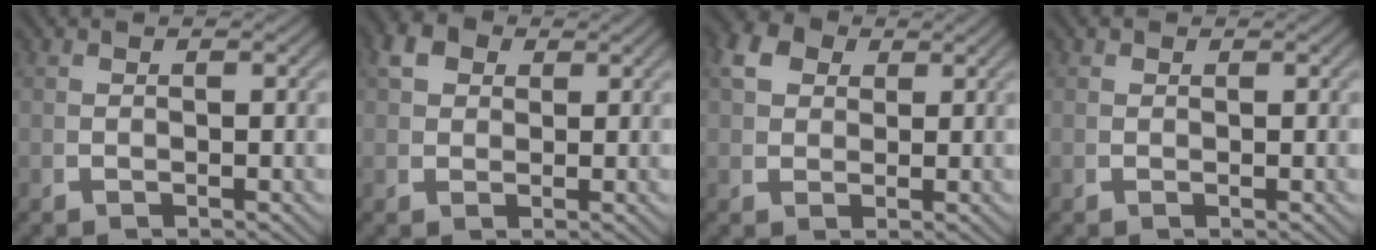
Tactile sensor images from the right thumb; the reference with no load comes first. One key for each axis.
{"total": 3.6, "fx": 1.9, "fy": 2.5, "fz": 1.7, "tx": -0.039, "ty": -0.004, "tz": 0.035}
{"total": 4.5, "fx": 2.3, "fy": 3.1, "fz": 2.2, "tx": -0.048, "ty": -0.003, "tz": 0.043}
{"total": 0.8, "fx": 0.5, "fy": 0.6, "fz": 0.1, "tx": 0.000, "ty": 0.000, "tz": 0.010}